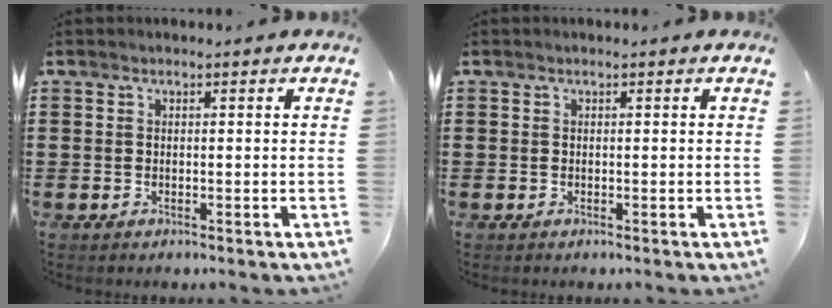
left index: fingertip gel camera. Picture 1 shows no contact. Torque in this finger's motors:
{"motor_torque": [0.00, 0.00, 0.00, 0.01]}